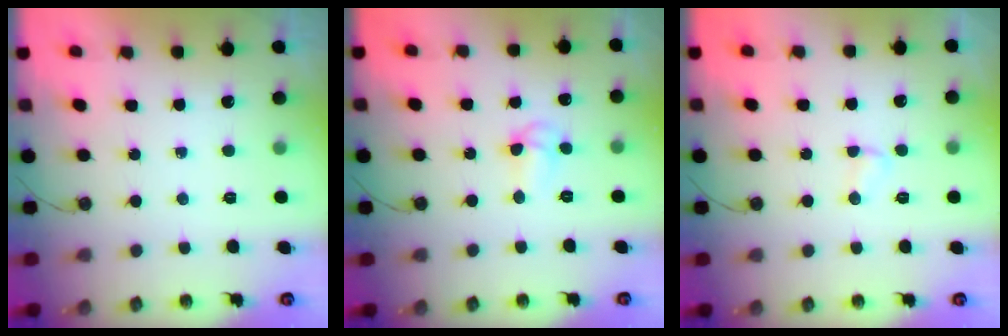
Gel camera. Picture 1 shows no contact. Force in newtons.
{"total": 5.0, "press": 4.9, "slide": 0.7}
{"total": 2.7, "press": 2.6, "slide": 0.4}